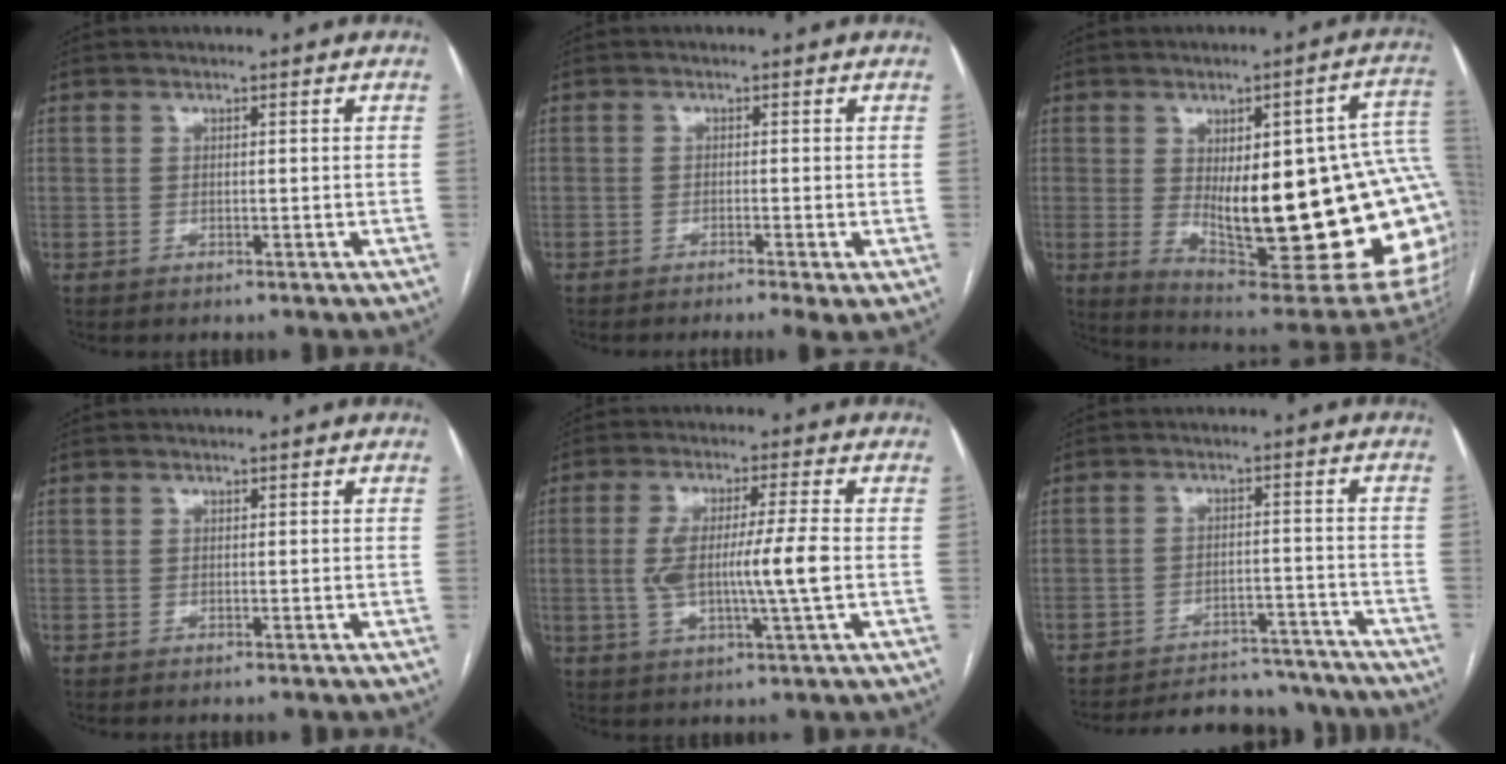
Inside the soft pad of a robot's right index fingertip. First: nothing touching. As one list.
[{"total": 3.1, "force": [-1.8, 0.0, 2.5], "torque": [-0.033, -0.008, -0.031]}, {"total": 29.8, "force": [-0.2, 6.9, 29.0], "torque": [-0.308, 0.000, 0.017]}, {"total": 0.0}, {"total": 9.6, "force": [-0.7, 0.2, 9.5], "torque": [-0.181, 0.003, -0.014]}, {"total": 18.0, "force": [-16.8, 4.9, 4.4], "torque": [-0.076, 0.007, -0.213]}]